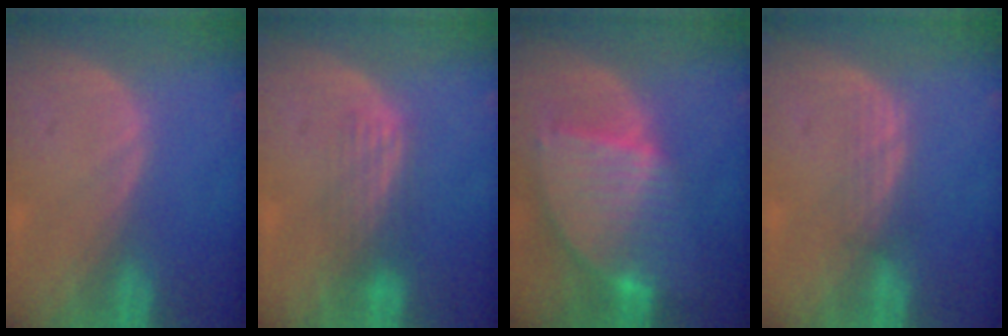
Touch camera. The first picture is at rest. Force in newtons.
{"total": 3.3, "press": 3.3, "slide": 0.0}
{"total": 9.3, "press": 8.0, "slide": 4.7}
{"total": 2.1, "press": 2.1, "slide": 0.2}